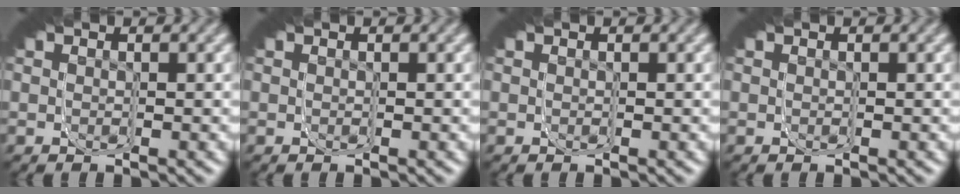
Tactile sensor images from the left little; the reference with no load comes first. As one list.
[{"total": 0.0}, {"total": 0.0}, {"total": 0.0}]